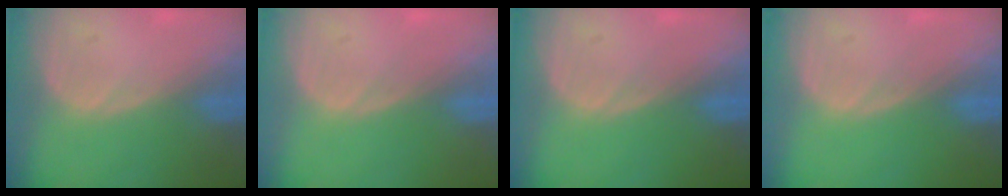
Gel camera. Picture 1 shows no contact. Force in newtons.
{"total": 0.0}
{"total": 0.0}
{"total": 0.0}